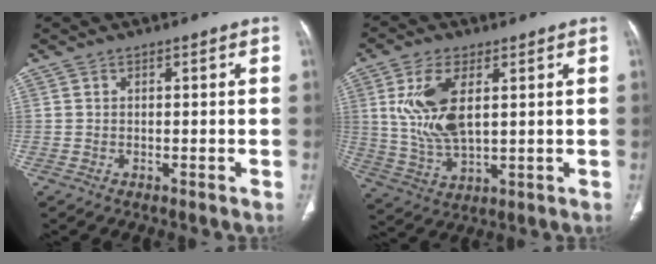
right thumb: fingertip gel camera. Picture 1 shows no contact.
{"total": 12.0, "force": [2.9, 5.8, 10.1], "torque": [-0.209, -0.013, 0.064]}